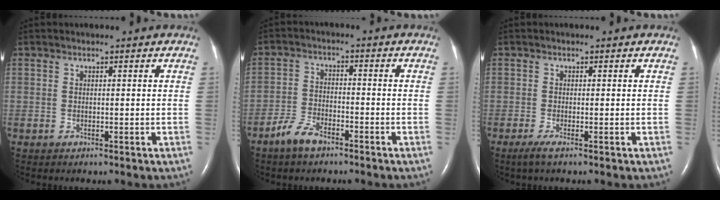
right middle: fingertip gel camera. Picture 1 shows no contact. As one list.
[{"total": 4.8, "force": [-3.7, 1.7, 2.5], "torque": [-0.055, 0.000, -0.072]}, {"total": 1.7, "force": [-1.0, -0.1, 1.3], "torque": [-0.035, -0.007, -0.024]}]